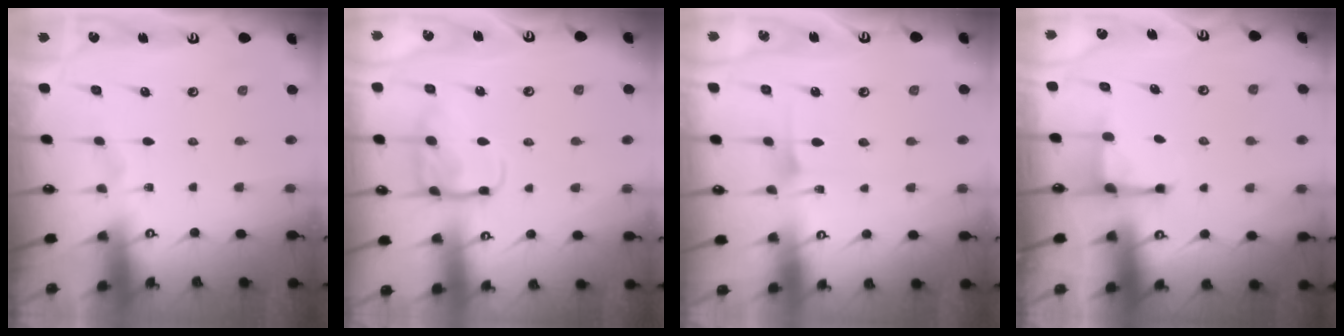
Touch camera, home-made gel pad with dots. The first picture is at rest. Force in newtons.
{"total": 11.7, "press": 11.7, "slide": 0.9}
{"total": 6.0, "press": 6.0, "slide": 0.6}
{"total": 2.2, "press": 2.2, "slide": 0.5}